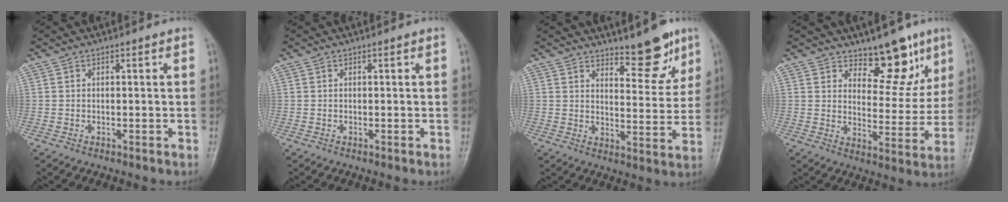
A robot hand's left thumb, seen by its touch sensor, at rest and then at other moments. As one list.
[{"total": 0.0}, {"total": 9.0, "force": [6.6, 3.1, 5.2], "torque": [-0.045, -0.053, 0.103]}, {"total": 10.5, "force": [7.4, 5.5, 5.1], "torque": [-0.023, -0.051, 0.113]}]